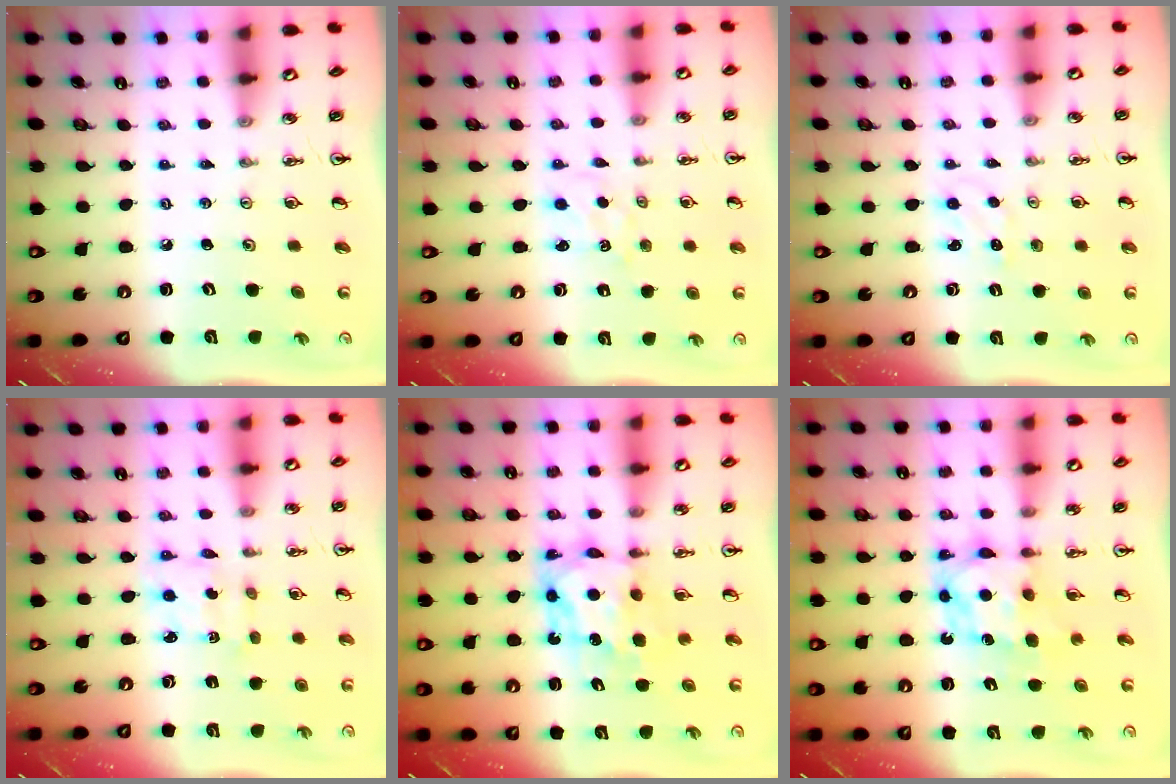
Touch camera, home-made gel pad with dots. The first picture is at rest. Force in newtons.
{"total": 2.3, "press": 2.3, "slide": 0.4}
{"total": 2.3, "press": 2.3, "slide": 0.2}
{"total": 2.1, "press": 2.0, "slide": 0.8}
{"total": 7.1, "press": 7.1, "slide": 0.6}
{"total": 7.0, "press": 7.0, "slide": 0.4}